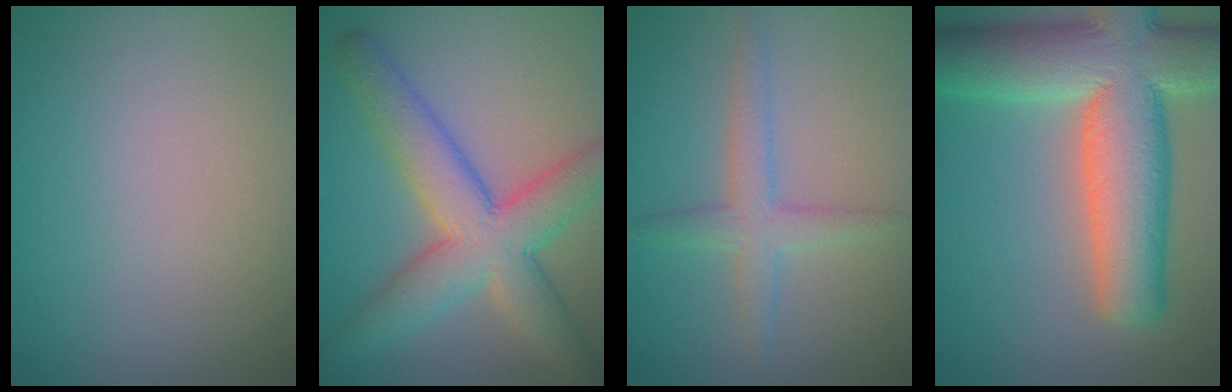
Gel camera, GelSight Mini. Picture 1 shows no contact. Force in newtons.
{"total": 8.2, "press": 8.2, "slide": 0.2}
{"total": 2.7, "press": 2.7, "slide": 0.0}
{"total": 12.9, "press": 12.8, "slide": 0.8}